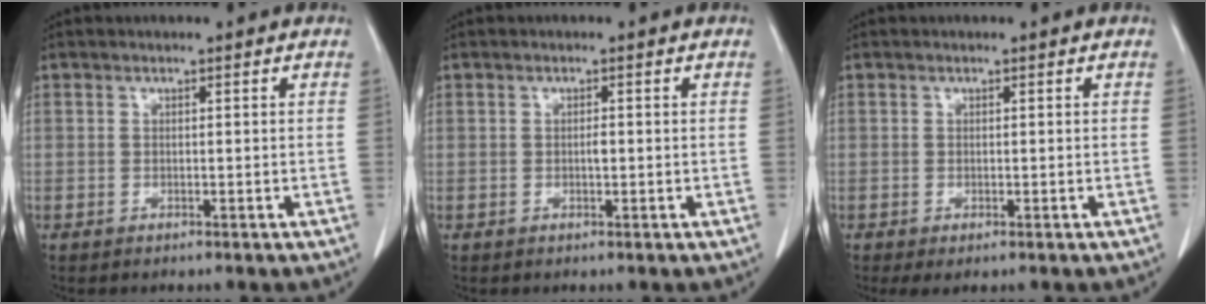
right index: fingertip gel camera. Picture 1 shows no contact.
{"total": 0.9, "force": [-0.1, 0.3, 0.8], "torque": [-0.015, 0.001, -0.001]}
{"total": 1.5, "force": [-0.4, 0.6, 1.3], "torque": [-0.022, -0.002, -0.002]}